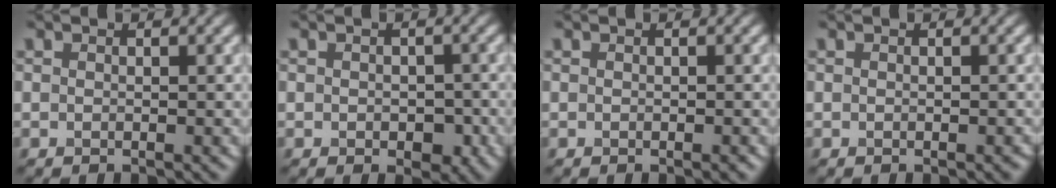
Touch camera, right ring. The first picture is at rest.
{"total": 1.8, "force": [-0.4, 1.3, 1.2], "torque": [-0.015, -0.007, -0.006]}
{"total": 0.0}
{"total": 0.0}